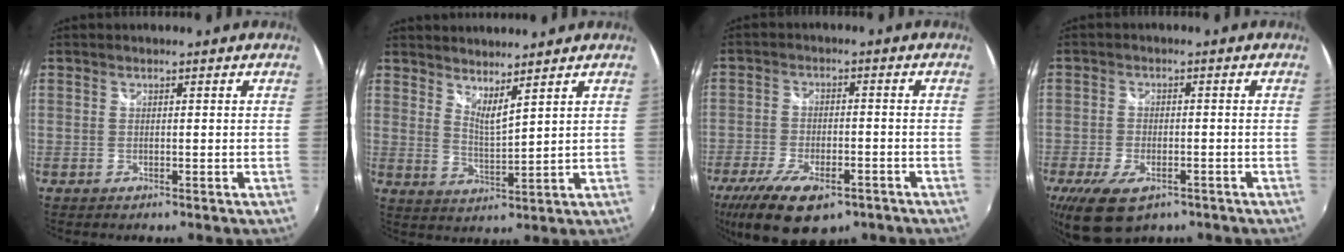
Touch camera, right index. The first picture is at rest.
{"total": 5.5, "force": [4.9, 0.2, 2.5], "torque": [-0.037, -0.010, 0.077]}
{"total": 15.5, "force": [-9.8, 6.5, 10.1], "torque": [-0.217, -0.044, -0.156]}
{"total": 10.4, "force": [-6.3, 5.2, 6.4], "torque": [-0.151, -0.028, -0.104]}